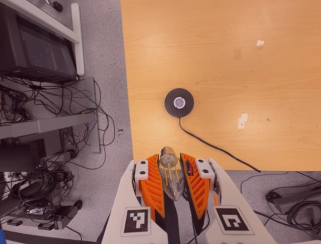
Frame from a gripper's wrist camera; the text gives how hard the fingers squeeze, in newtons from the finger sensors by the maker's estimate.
{"total": 23.7, "left": 24.7, "right": 22.6}